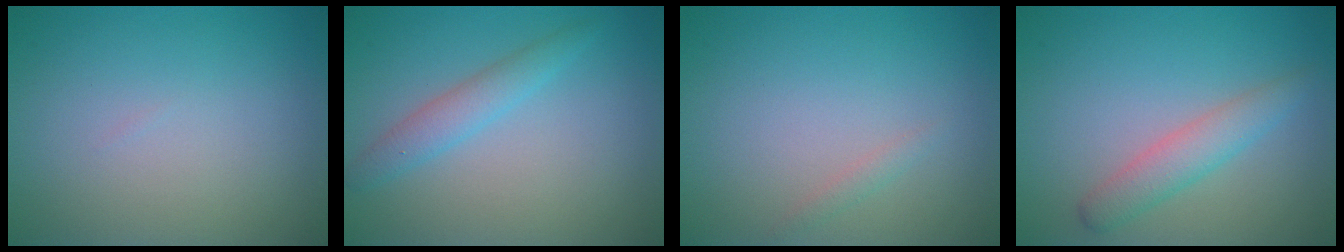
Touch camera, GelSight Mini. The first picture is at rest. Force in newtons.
{"total": 2.2, "press": 2.2, "slide": 0.3}
{"total": 0.7, "press": 0.7, "slide": 0.1}
{"total": 2.7, "press": 2.7, "slide": 0.1}